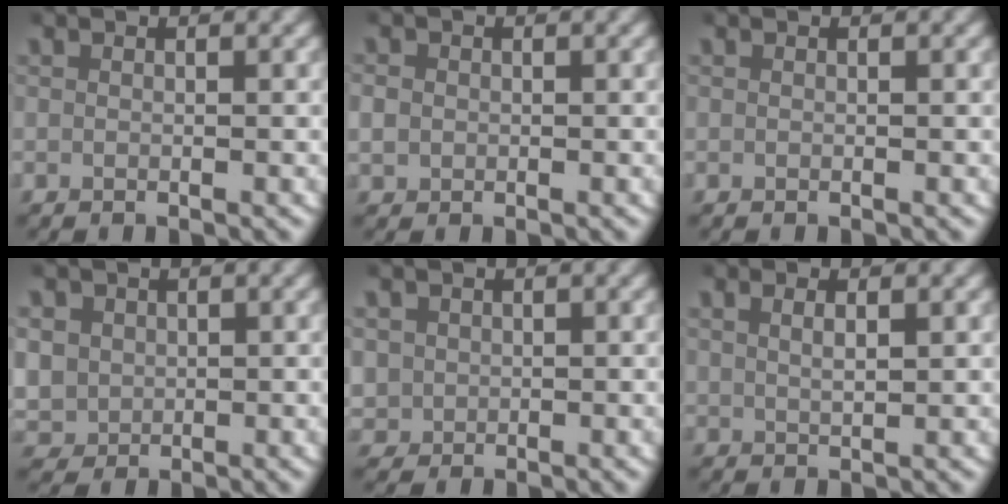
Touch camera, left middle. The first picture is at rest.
{"total": 2.0, "force": [0.0, 1.9, 0.7], "torque": [-0.023, -0.002, -0.001]}
{"total": 0.0}
{"total": 5.3, "force": [0.6, 4.9, 1.9], "torque": [-0.059, -0.015, 0.018]}
{"total": 3.1, "force": [0.5, 2.9, 0.8], "torque": [-0.032, -0.011, 0.016]}
{"total": 1.5, "force": [1.0, 0.4, 1.0], "torque": [-0.015, -0.002, 0.024]}